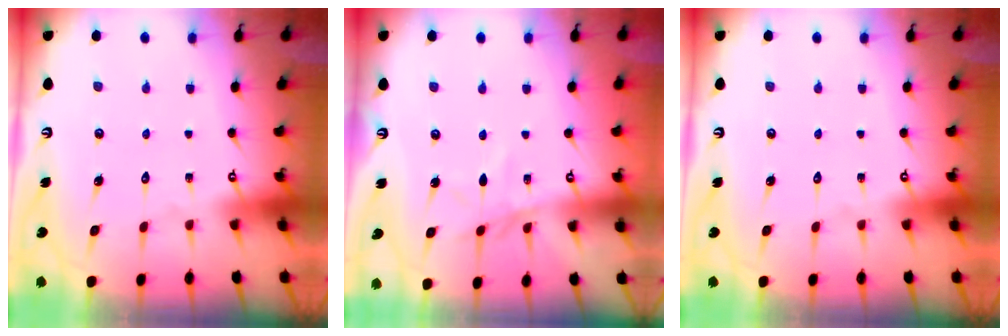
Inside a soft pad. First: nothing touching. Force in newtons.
{"total": 5.2, "press": 5.1, "slide": 0.6}
{"total": 0.0}